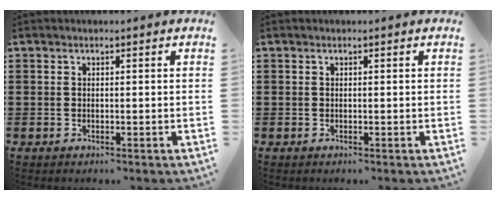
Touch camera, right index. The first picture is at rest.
{"total": 0.0}